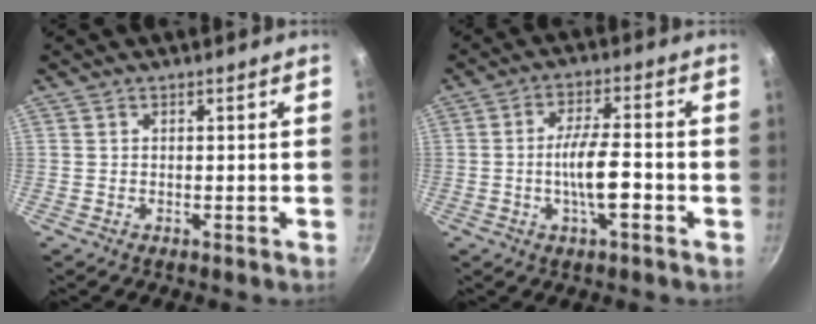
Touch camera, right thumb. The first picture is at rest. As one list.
[{"total": 8.3, "force": [-2.3, 2.2, 7.6], "torque": [-0.128, 0.018, -0.044]}]